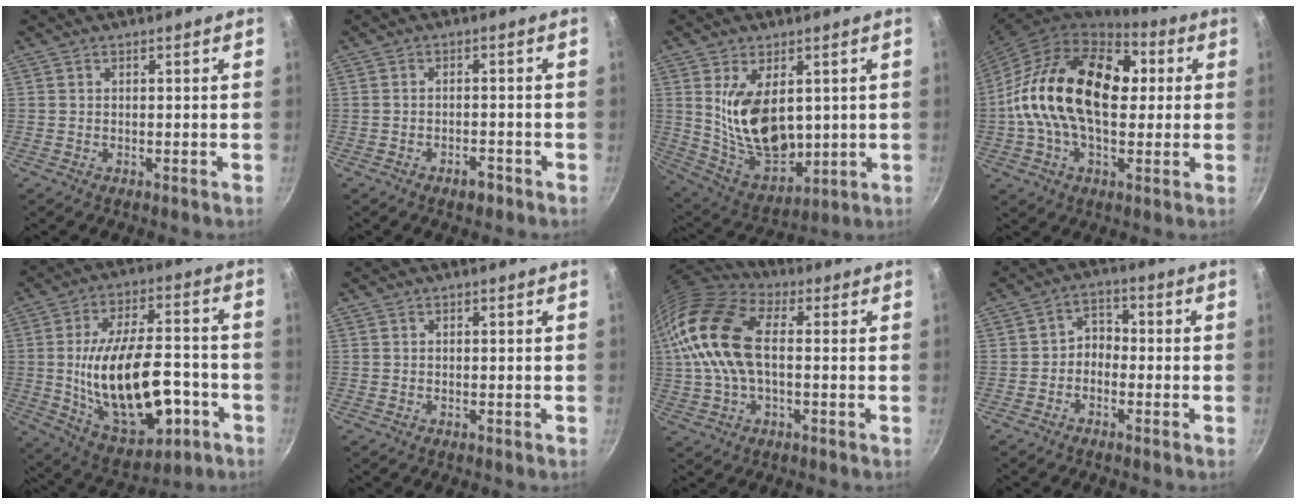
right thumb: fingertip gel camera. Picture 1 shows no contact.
{"total": 2.7, "force": [-1.9, 1.3, 1.5], "torque": [-0.018, 0.019, -0.024]}
{"total": 15.4, "force": [2.8, 9.3, 12.0], "torque": [-0.177, -0.041, 0.074]}
{"total": 24.7, "force": [2.5, 15.3, 19.3], "torque": [-0.312, 0.031, 0.022]}
{"total": 23.5, "force": [-5.0, 12.0, 19.6], "torque": [-0.314, 0.030, -0.056]}
{"total": 0.0}
{"total": 18.8, "force": [1.7, 10.9, 15.2], "torque": [-0.310, 0.024, 0.017]}
{"total": 3.8, "force": [-1.4, 2.9, 2.0], "torque": [-0.013, 0.027, -0.034]}